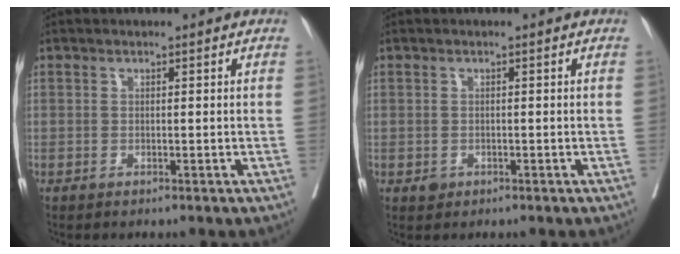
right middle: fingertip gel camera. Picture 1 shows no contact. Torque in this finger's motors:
{"motor_torque": [0.20, -0.23, 0.00, 0.00]}